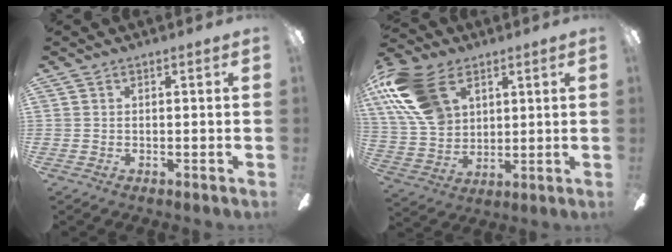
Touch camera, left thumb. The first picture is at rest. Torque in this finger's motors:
{"motor_torque": [-0.09, 0.82, 1.29, -1.48, 0.15]}